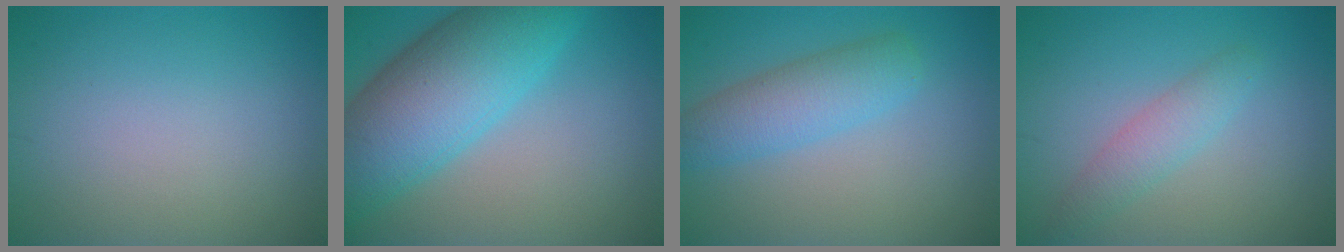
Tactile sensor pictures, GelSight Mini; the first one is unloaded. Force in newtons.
{"total": 10.8, "press": 10.8, "slide": 0.4}
{"total": 4.2, "press": 4.2, "slide": 0.1}
{"total": 2.4, "press": 2.4, "slide": 0.1}